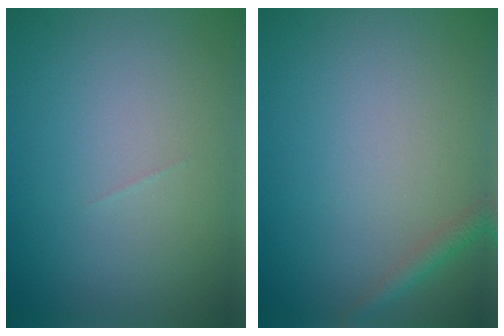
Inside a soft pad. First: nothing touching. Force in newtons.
{"total": 1.4, "press": 1.4, "slide": 0.1}